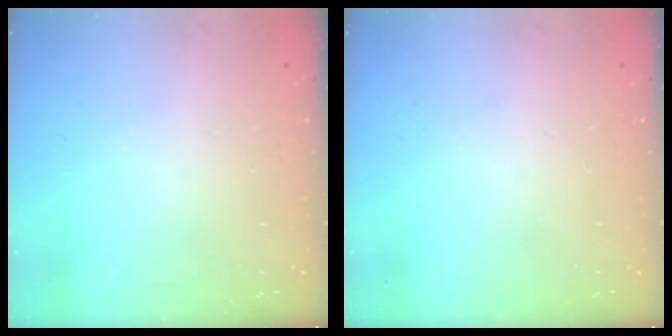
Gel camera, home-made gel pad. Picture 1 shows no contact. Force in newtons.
{"total": 0.0}